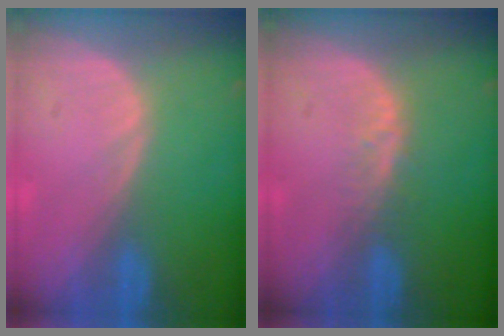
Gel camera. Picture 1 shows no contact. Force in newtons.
{"total": 2.1, "press": 2.1, "slide": 0.2}